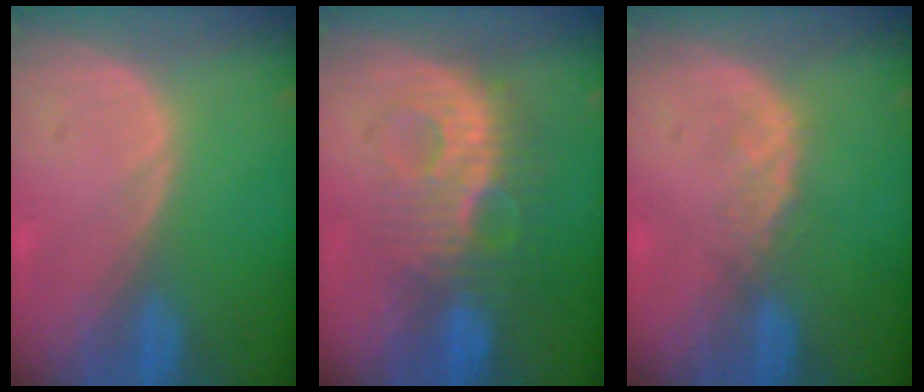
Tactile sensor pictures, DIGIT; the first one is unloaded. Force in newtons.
{"total": 9.2, "press": 8.6, "slide": 3.1}
{"total": 1.9, "press": 1.9, "slide": 0.3}